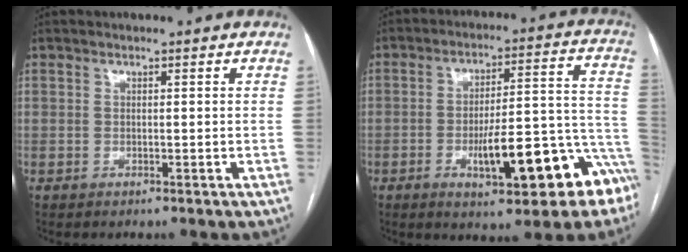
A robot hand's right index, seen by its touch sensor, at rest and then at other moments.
{"total": 16.0, "force": [-7.6, 3.9, 13.6], "torque": [-0.134, 0.038, -0.094]}